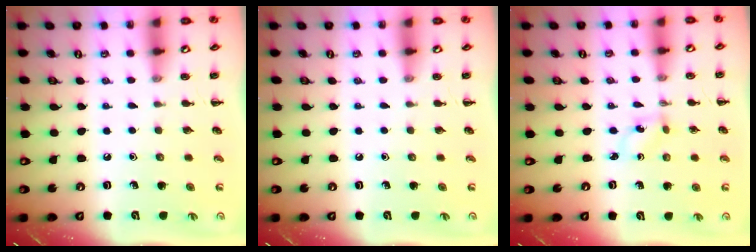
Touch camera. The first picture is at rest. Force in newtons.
{"total": 0.0}
{"total": 1.2, "press": 1.1, "slide": 0.6}